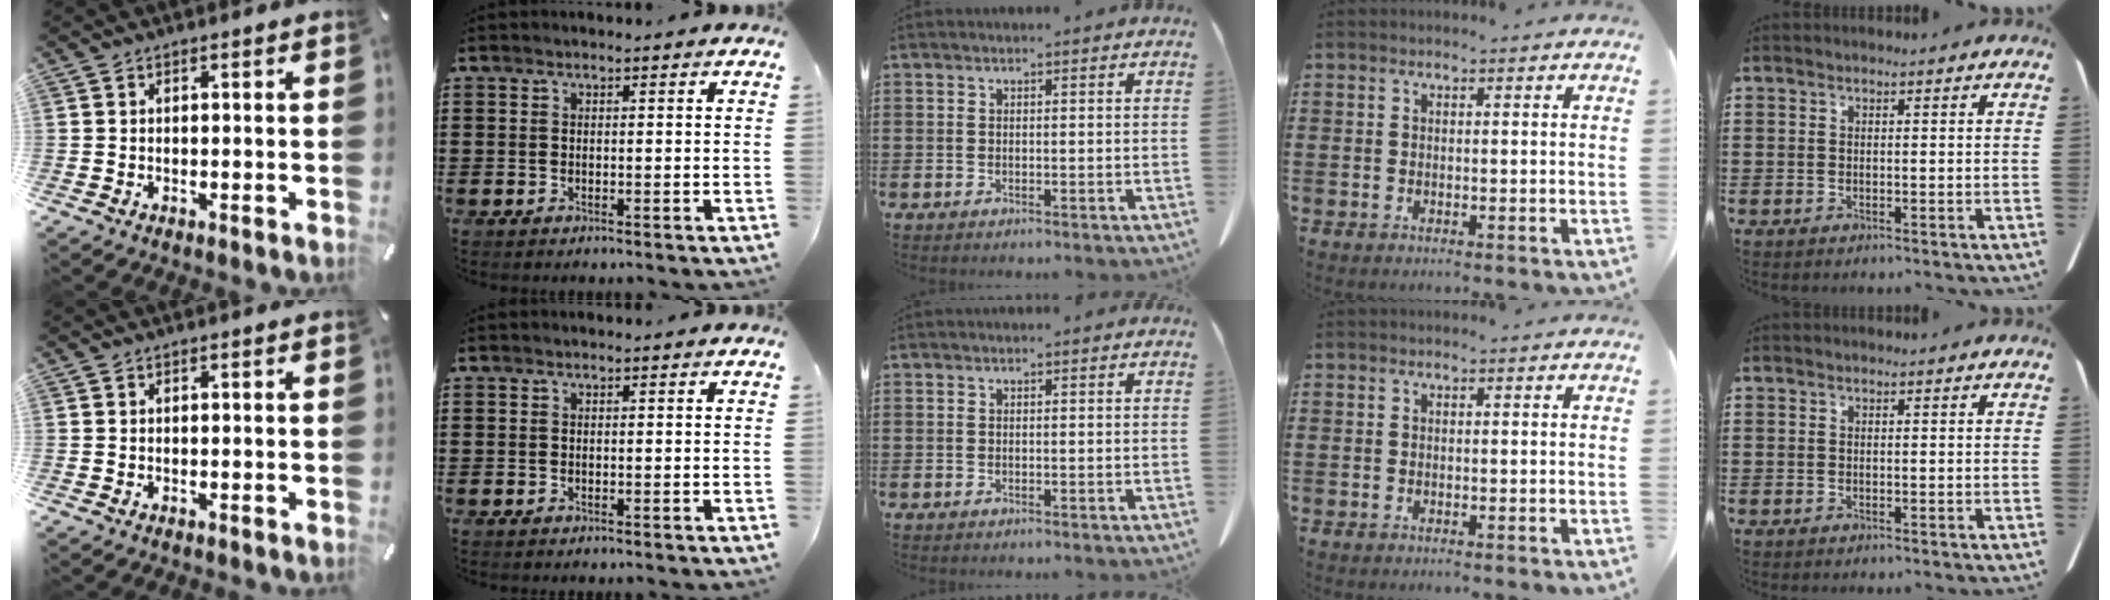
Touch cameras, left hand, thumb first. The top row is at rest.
{}